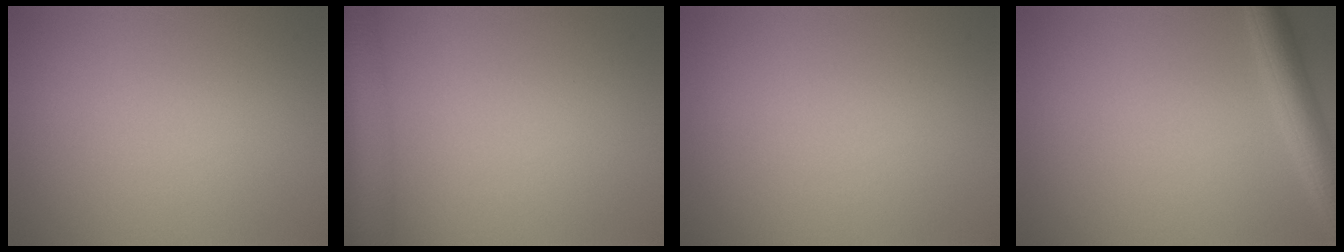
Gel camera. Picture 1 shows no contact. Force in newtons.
{"total": 4.6, "press": 4.6, "slide": 0.1}
{"total": 0.0}
{"total": 3.6, "press": 3.6, "slide": 0.2}